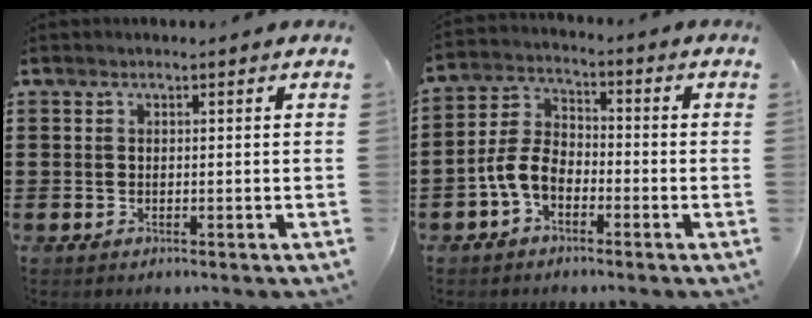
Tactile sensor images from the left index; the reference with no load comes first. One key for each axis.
{"total": 5.6, "fx": -3.0, "fy": 3.3, "fz": 3.5, "tx": -0.092, "ty": 0.007, "tz": -0.065}